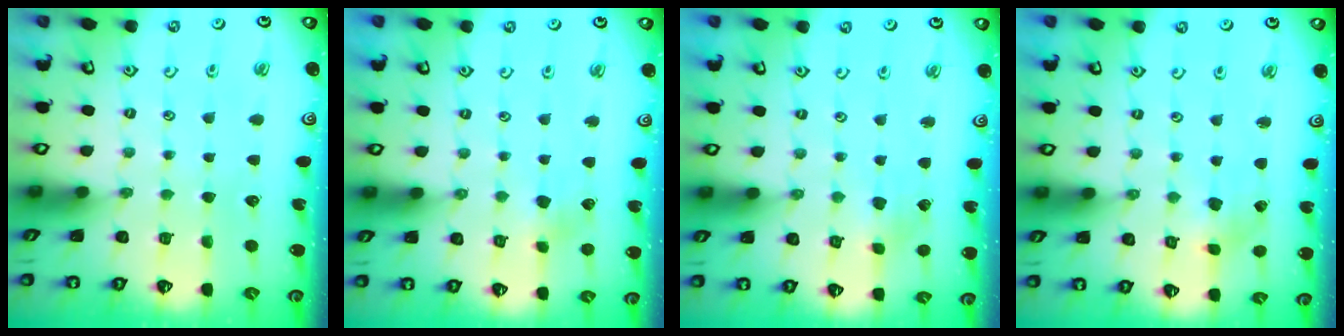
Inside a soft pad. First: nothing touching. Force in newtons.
{"total": 3.8, "press": 3.8, "slide": 0.4}
{"total": 2.8, "press": 2.8, "slide": 0.2}
{"total": 2.5, "press": 2.4, "slide": 0.5}